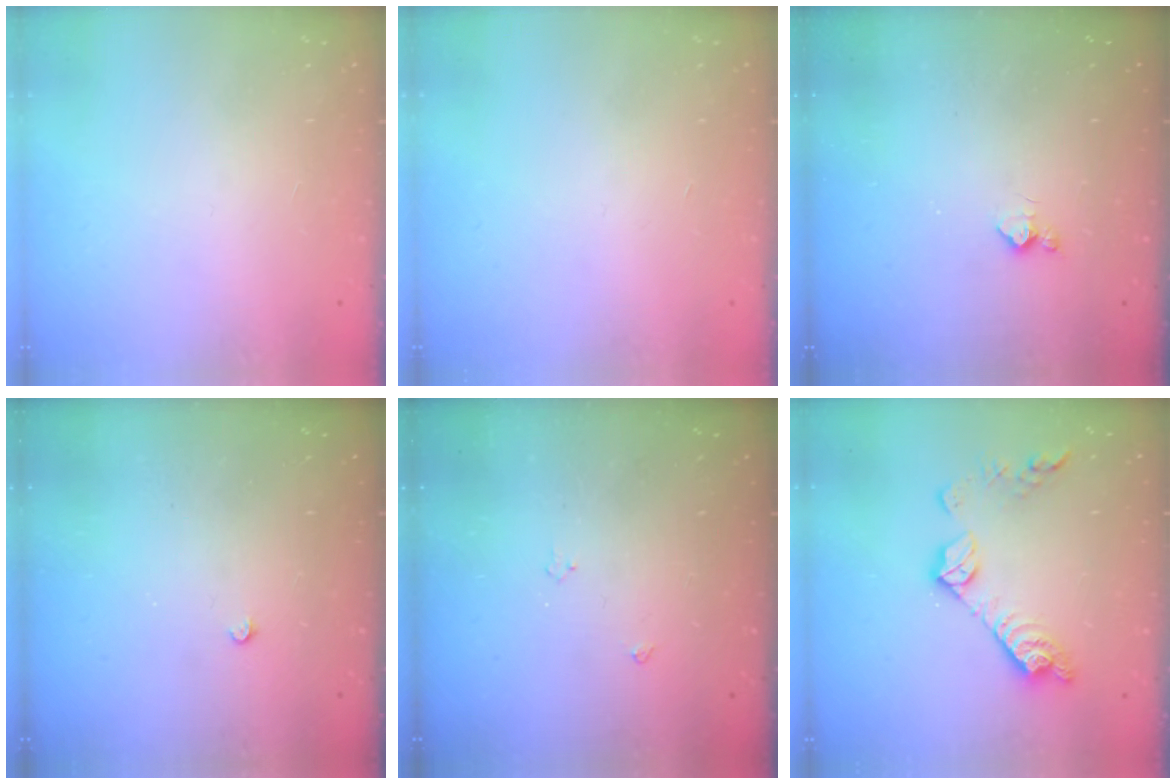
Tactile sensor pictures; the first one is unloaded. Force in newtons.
{"total": 0.0}
{"total": 3.6, "press": 3.6, "slide": 0.5}
{"total": 2.3, "press": 2.3, "slide": 0.4}
{"total": 3.0, "press": 2.9, "slide": 0.5}
{"total": 11.9, "press": 11.9, "slide": 0.6}